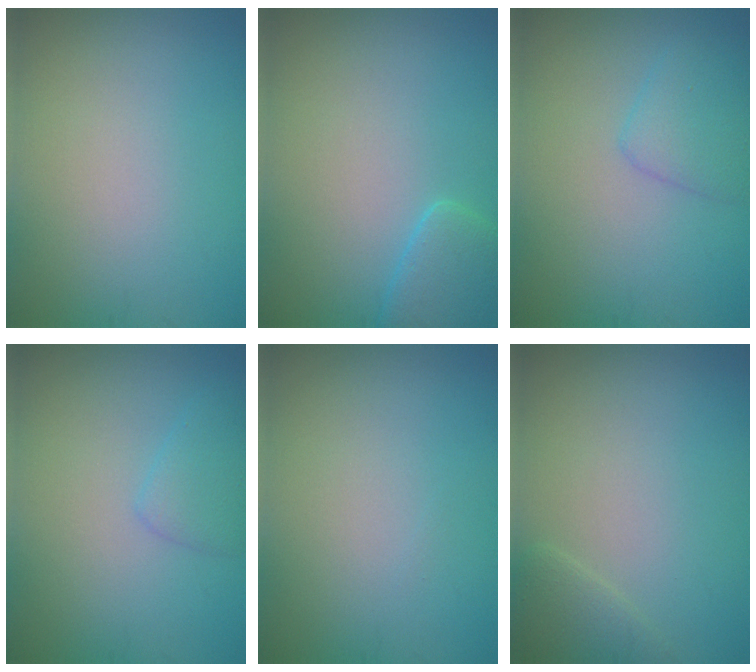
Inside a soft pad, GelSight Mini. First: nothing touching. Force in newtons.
{"total": 2.5, "press": 2.5, "slide": 0.3}
{"total": 2.5, "press": 2.4, "slide": 0.2}
{"total": 1.8, "press": 1.8, "slide": 0.2}
{"total": 0.0}
{"total": 1.4, "press": 1.4, "slide": 0.1}